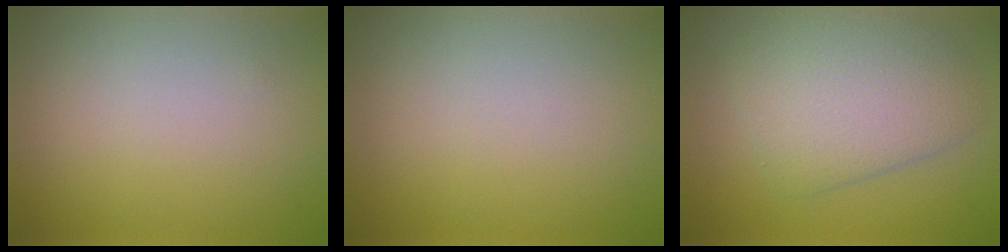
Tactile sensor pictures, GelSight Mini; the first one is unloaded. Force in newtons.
{"total": 0.0}
{"total": 5.5, "press": 5.5, "slide": 0.2}